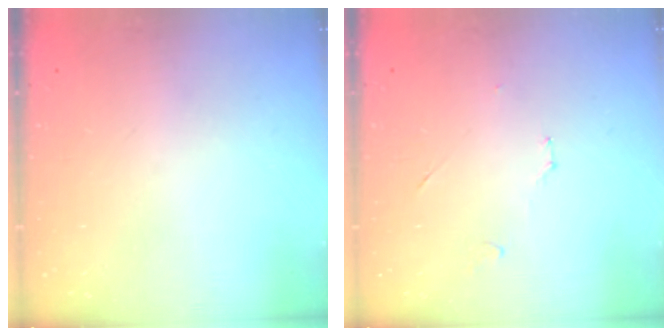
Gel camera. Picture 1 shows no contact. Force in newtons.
{"total": 3.8, "press": 3.8, "slide": 0.5}